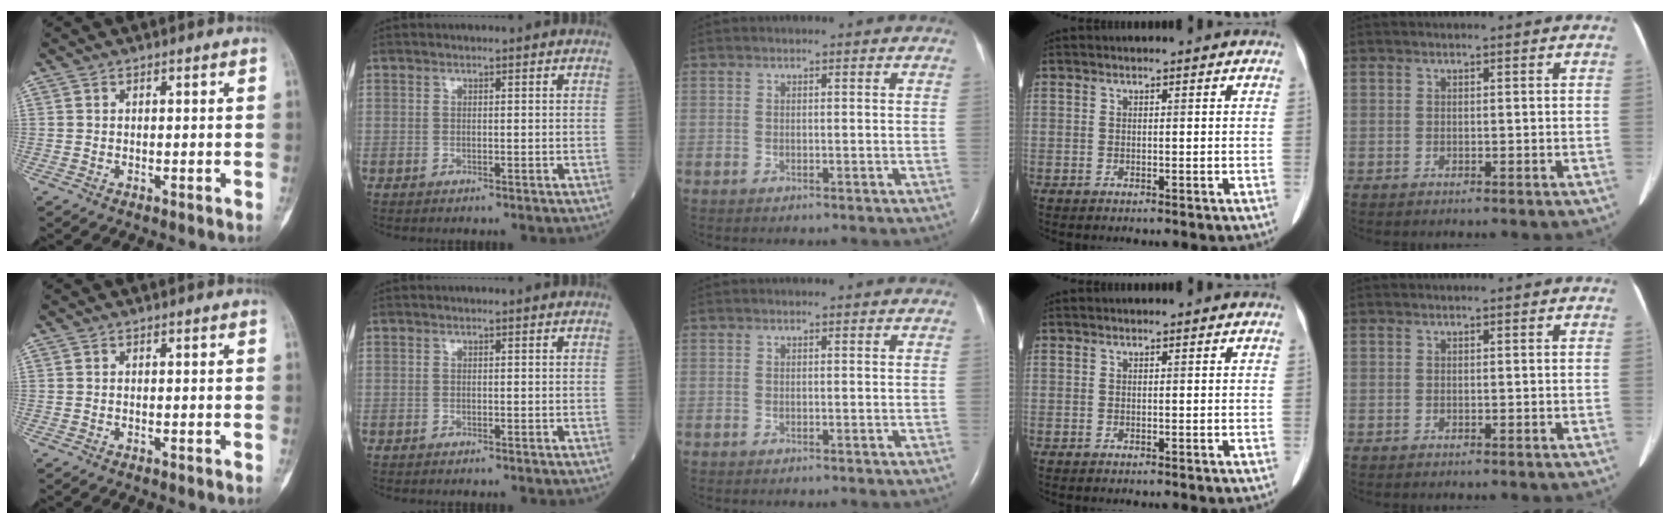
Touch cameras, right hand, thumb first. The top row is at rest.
{}